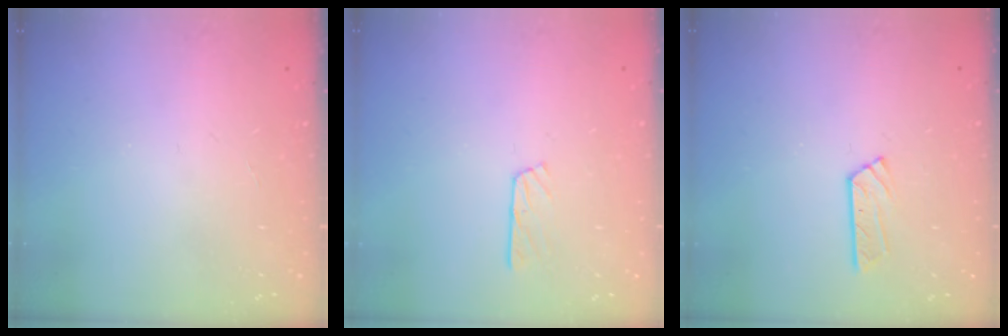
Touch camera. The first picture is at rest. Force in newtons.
{"total": 3.2, "press": 3.2, "slide": 0.4}
{"total": 4.2, "press": 4.2, "slide": 0.4}